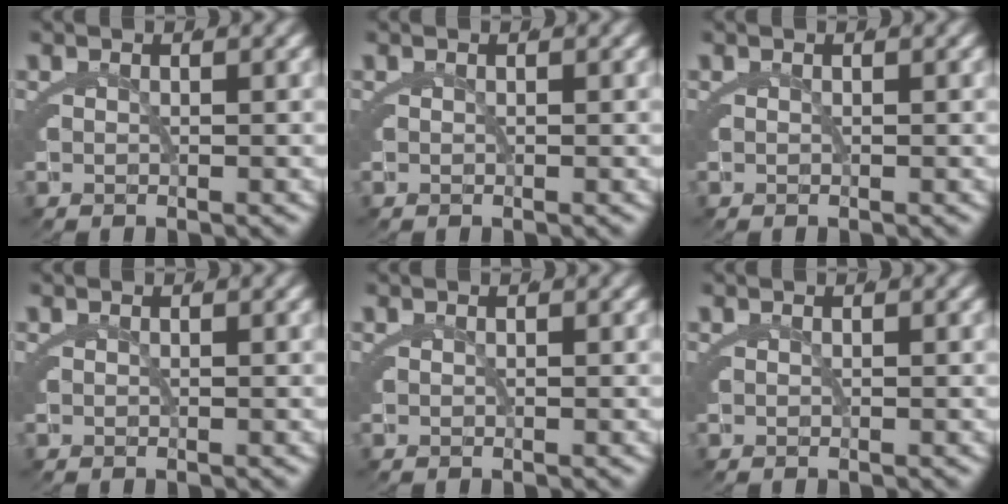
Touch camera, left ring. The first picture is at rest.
{"total": 0.0}
{"total": 0.0}
{"total": 0.0}
{"total": 0.0}
{"total": 0.0}